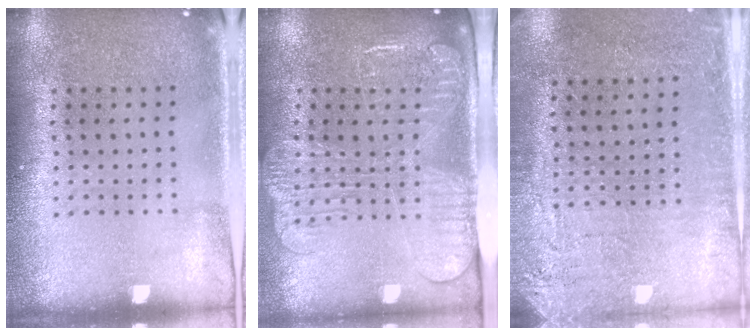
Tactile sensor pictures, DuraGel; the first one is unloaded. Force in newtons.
{"total": 2.5, "press": 2.0, "slide": 1.4}
{"total": 2.8, "press": 2.5, "slide": 1.1}